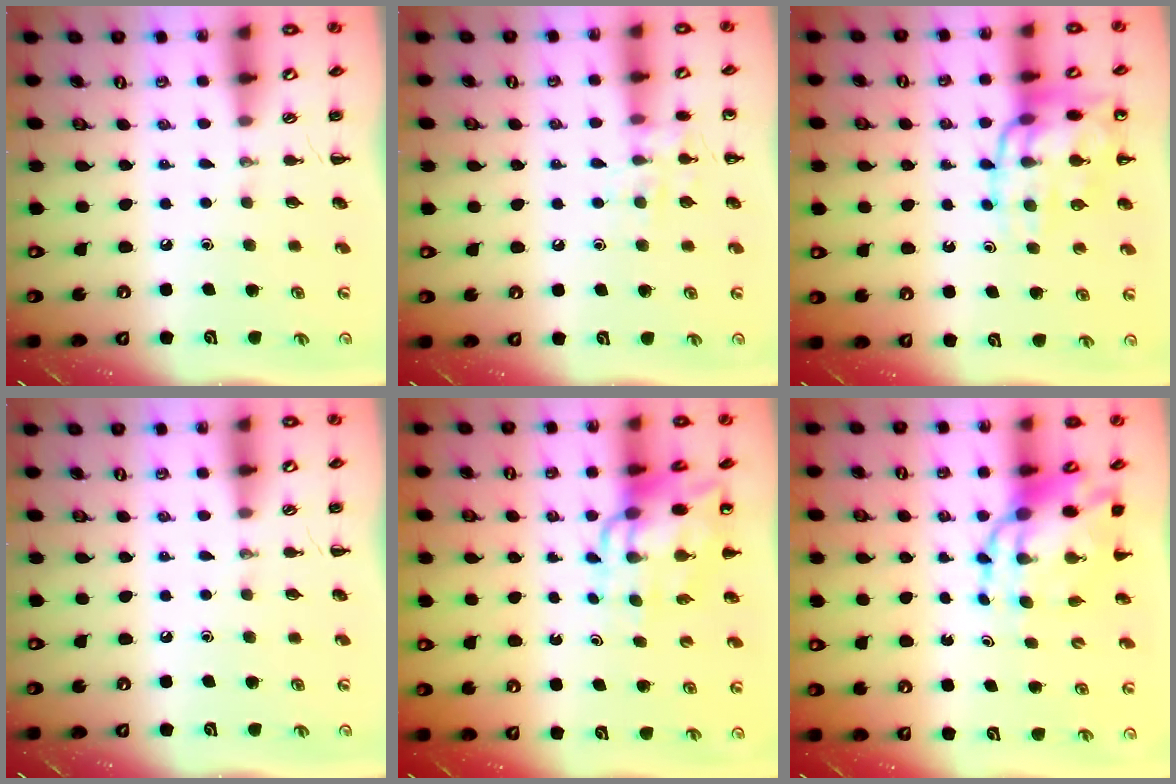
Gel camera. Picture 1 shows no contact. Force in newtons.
{"total": 7.6, "press": 7.5, "slide": 1.0}
{"total": 15.2, "press": 15.1, "slide": 1.8}
{"total": 0.0}
{"total": 11.9, "press": 11.4, "slide": 3.3}
{"total": 10.0, "press": 9.7, "slide": 2.5}